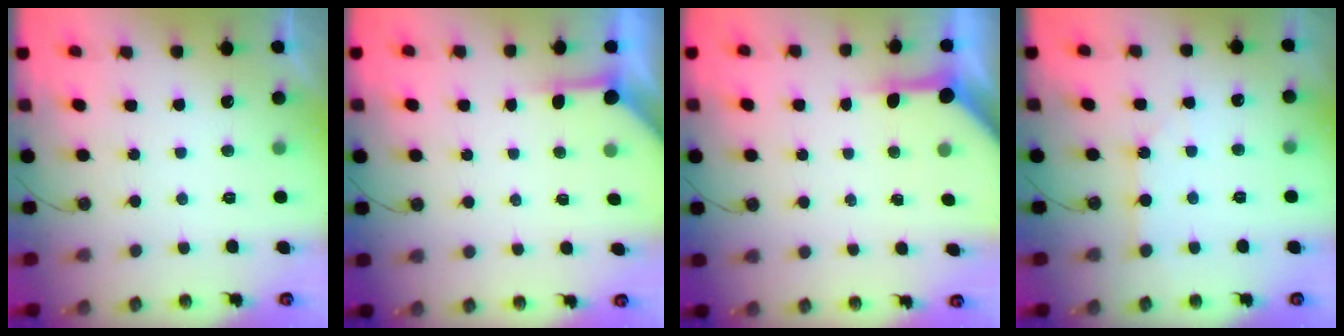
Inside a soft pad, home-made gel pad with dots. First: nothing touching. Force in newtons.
{"total": 3.9, "press": 3.8, "slide": 0.4}
{"total": 6.1, "press": 6.1, "slide": 0.4}
{"total": 1.9, "press": 1.9, "slide": 0.0}